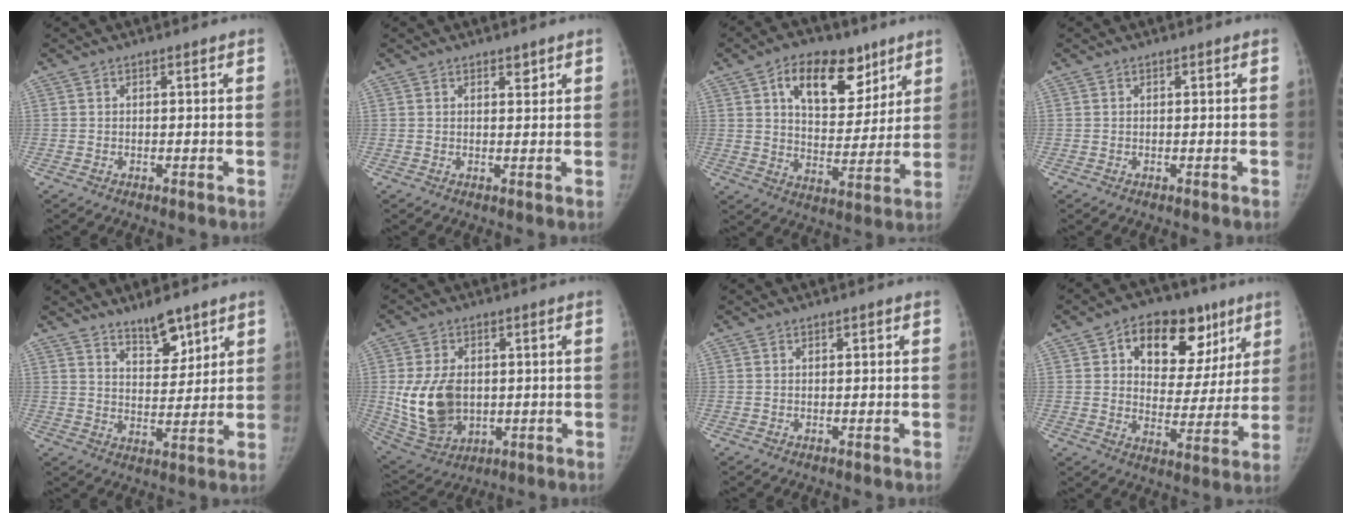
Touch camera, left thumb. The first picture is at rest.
{"total": 1.5, "force": [1.1, 0.7, 0.7], "torque": [0.000, -0.006, 0.015]}
{"total": 16.1, "force": [8.4, 9.6, 10.0], "torque": [-0.105, -0.030, 0.136]}
{"total": 0.0}
{"total": 7.3, "force": [5.6, 2.8, 3.8], "torque": [-0.036, -0.045, 0.093]}
{"total": 13.3, "force": [0.2, 9.3, 9.5], "torque": [-0.160, -0.010, 0.026]}
{"total": 0.5, "force": [0.2, 0.3, 0.4], "torque": [-0.005, 0.000, 0.004]}
{"total": 18.3, "force": [8.8, 11.5, 11.2], "torque": [-0.105, -0.013, 0.129]}